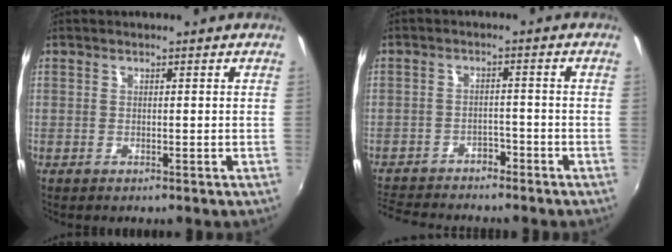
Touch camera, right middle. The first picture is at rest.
{"total": 9.7, "force": [-8.8, 3.3, 2.7], "torque": [-0.078, -0.001, -0.140]}